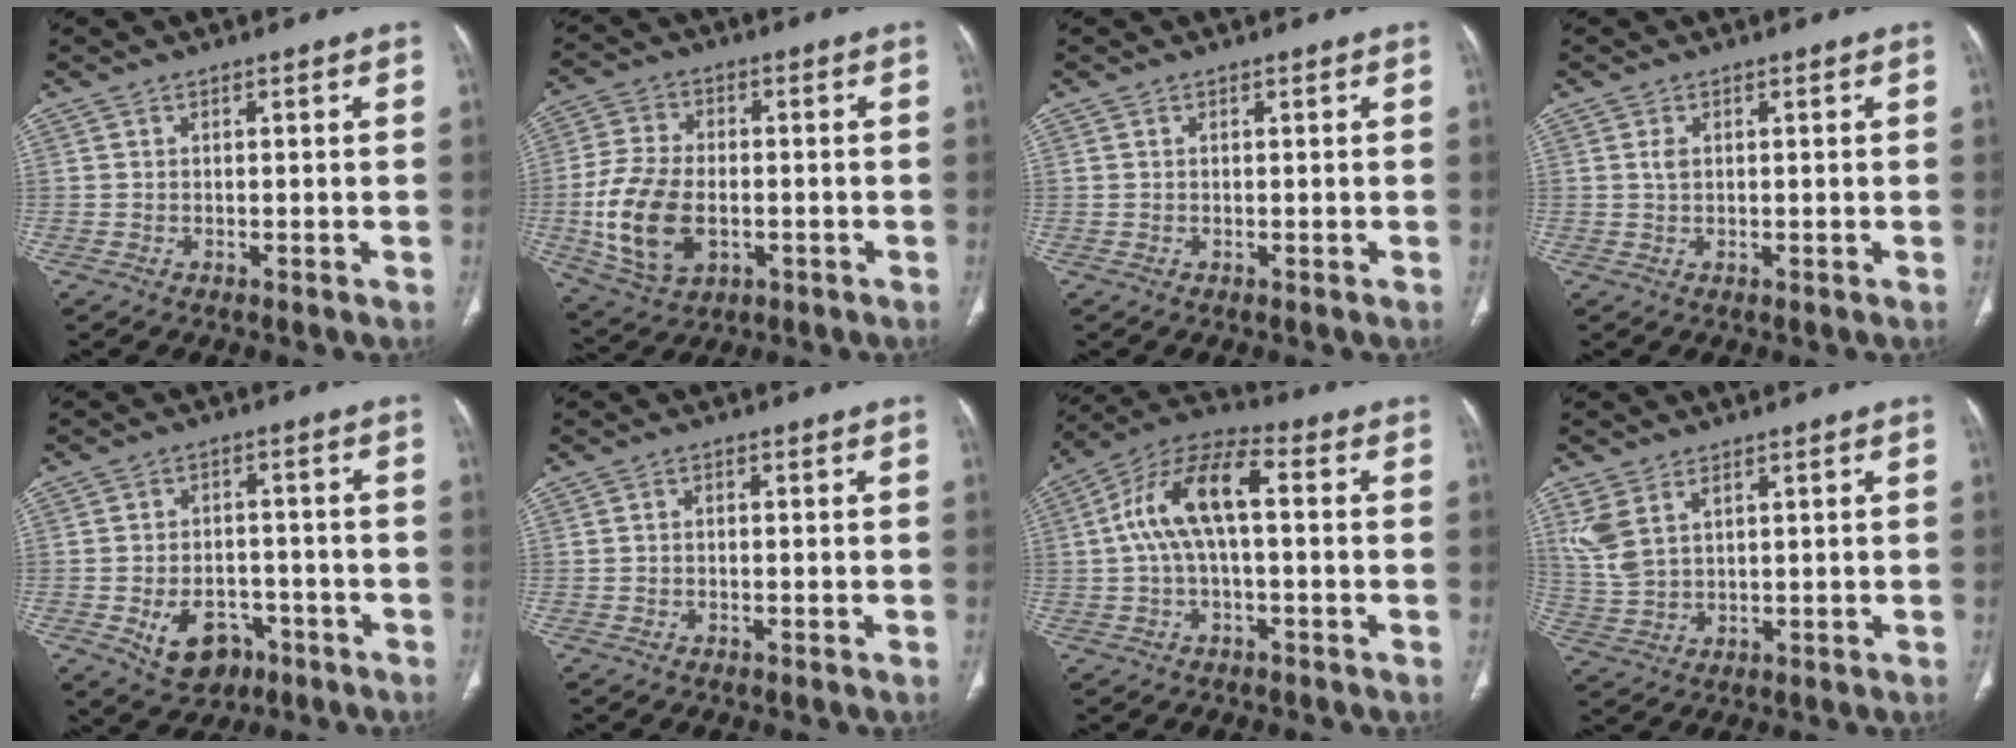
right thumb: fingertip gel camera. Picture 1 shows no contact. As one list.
[{"total": 14.3, "force": [-2.6, 9.1, 10.8], "torque": [-0.211, 0.003, -0.038]}, {"total": 0.0}, {"total": 1.4, "force": [0.4, 0.8, 1.1], "torque": [-0.023, 0.002, 0.010]}, {"total": 9.1, "force": [-4.0, 6.6, 4.9], "torque": [-0.058, 0.028, -0.049]}, {"total": 0.7, "force": [-0.1, 0.5, 0.5], "torque": [-0.007, 0.002, -0.006]}, {"total": 12.2, "force": [0.9, 5.2, 11.0], "torque": [-0.221, 0.043, 0.009]}, {"total": 6.8, "force": [3.3, 3.6, 4.7], "torque": [-0.109, -0.006, 0.078]}]